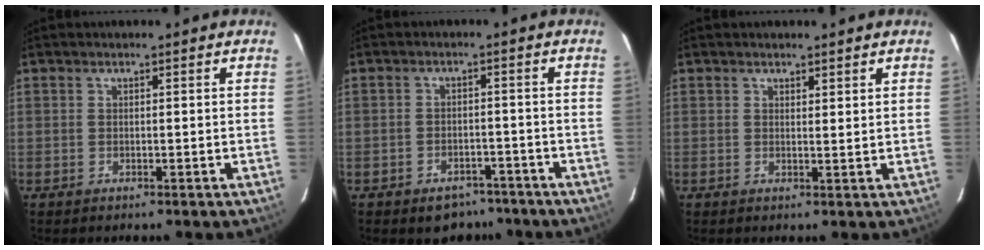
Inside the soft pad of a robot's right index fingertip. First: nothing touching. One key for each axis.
{"total": 4.9, "fx": -3.8, "fy": 2.9, "fz": 1.3, "tx": -0.014, "ty": 0.009, "tz": -0.049}
{"total": 1.4, "fx": 1.3, "fy": 0.2, "fz": 0.5, "tx": -0.008, "ty": -0.006, "tz": 0.018}